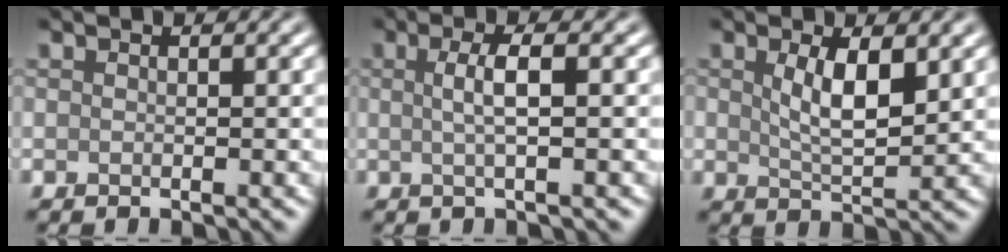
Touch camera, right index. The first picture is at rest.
{"total": 2.8, "force": [0.2, 0.6, 2.7], "torque": [-0.047, 0.006, 0.000]}
{"total": 3.8, "force": [1.2, 1.5, 3.3], "torque": [-0.066, -0.004, 0.026]}